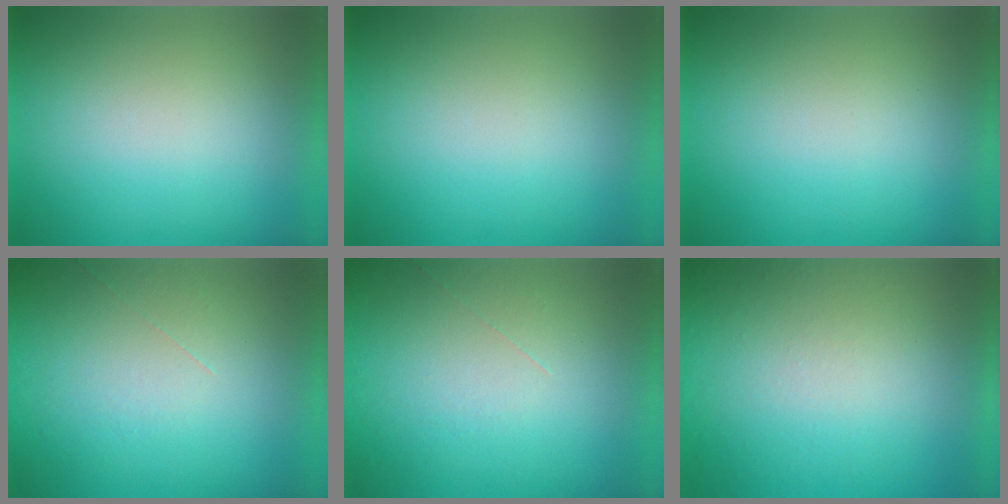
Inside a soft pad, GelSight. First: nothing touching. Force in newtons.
{"total": 0.0}
{"total": 0.0}
{"total": 1.2}
{"total": 1.1}
{"total": 8.4}